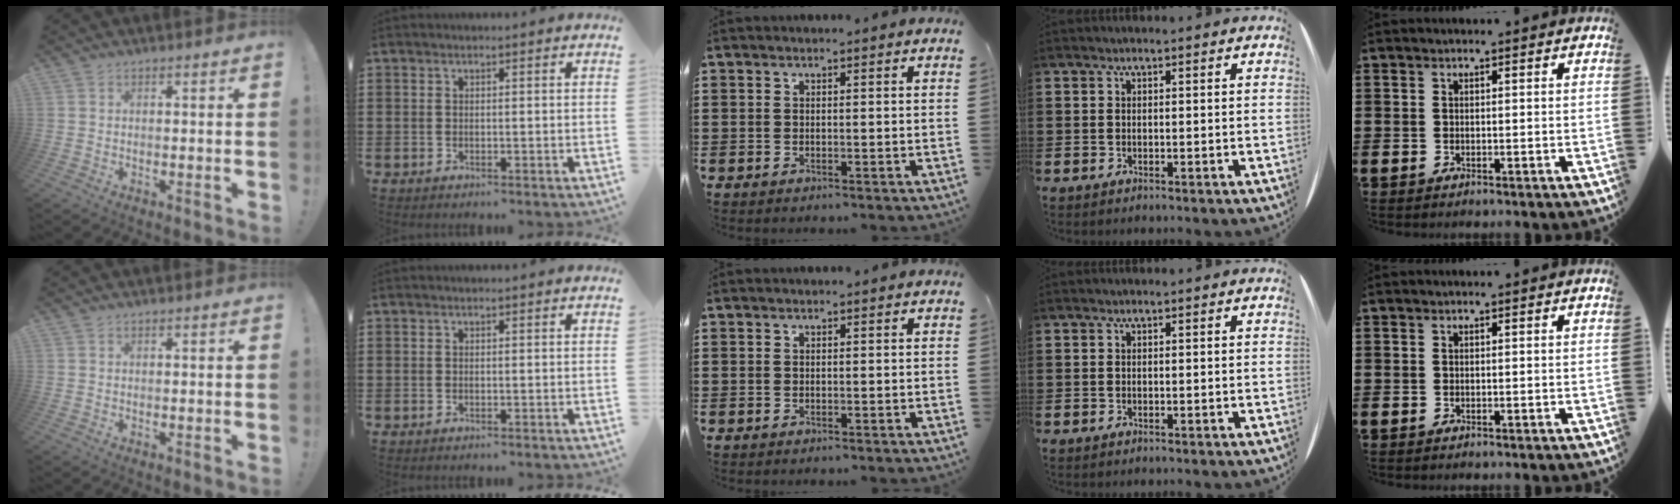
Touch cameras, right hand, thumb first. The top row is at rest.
{}